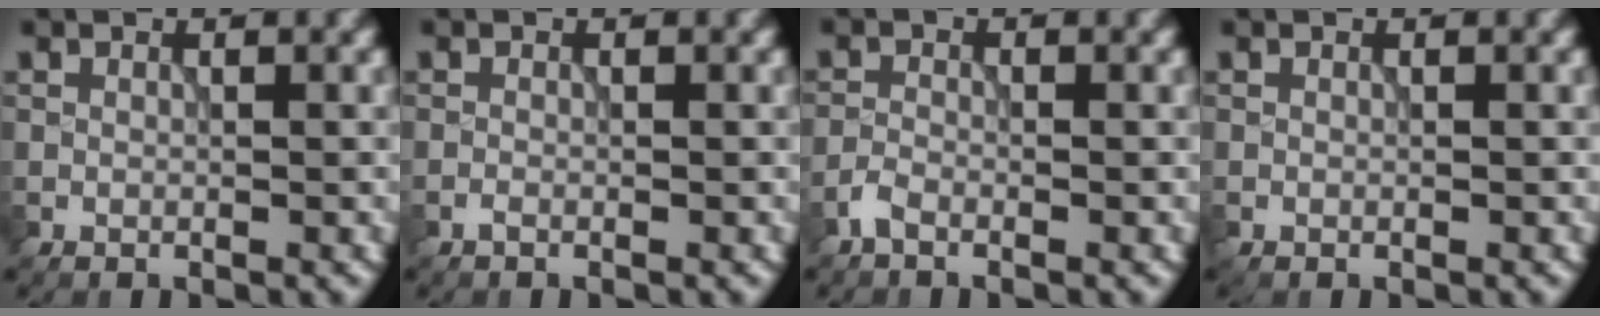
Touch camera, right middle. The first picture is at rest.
{"total": 0.5, "force": [-0.4, 0.1, 0.3], "torque": [-0.007, 0.000, -0.010]}
{"total": 1.3, "force": [-1.0, 0.3, 0.7], "torque": [-0.016, 0.001, -0.027]}
{"total": 0.0}